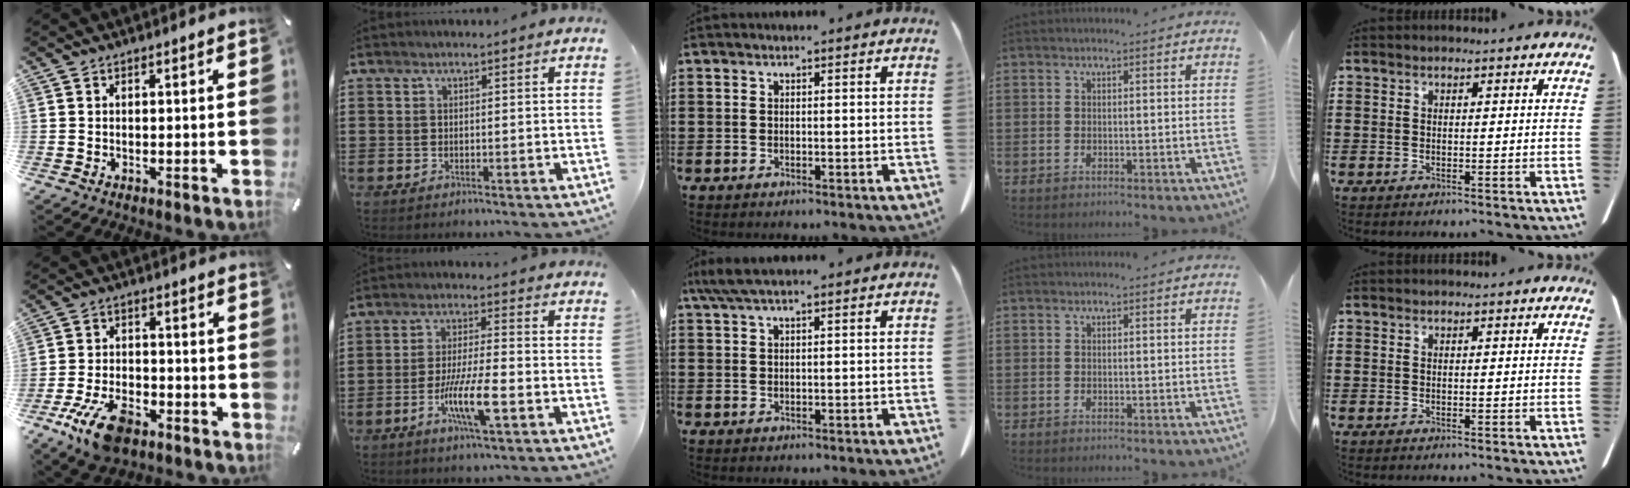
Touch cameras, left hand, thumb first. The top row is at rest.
{"thumb": {"total": 11.3, "force": [-6.4, 5.7, 7.4], "torque": [-0.148, 0.031, -0.117]}, "index": {"total": 8.7, "force": [-3.3, 1.6, 7.9], "torque": [-0.159, -0.010, -0.064]}, "middle": {"total": 3.3, "force": [2.1, 0.5, 2.5], "torque": [-0.052, 0.003, 0.039]}}